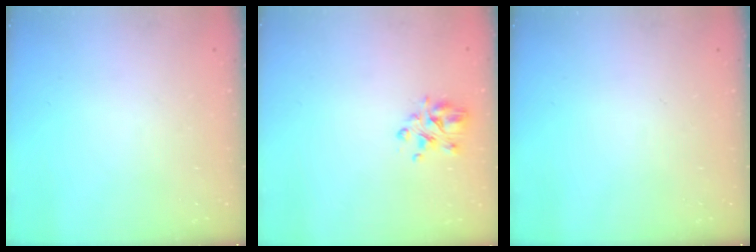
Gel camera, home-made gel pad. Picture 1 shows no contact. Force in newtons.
{"total": 5.1, "press": 4.8, "slide": 1.8}
{"total": 0.0}